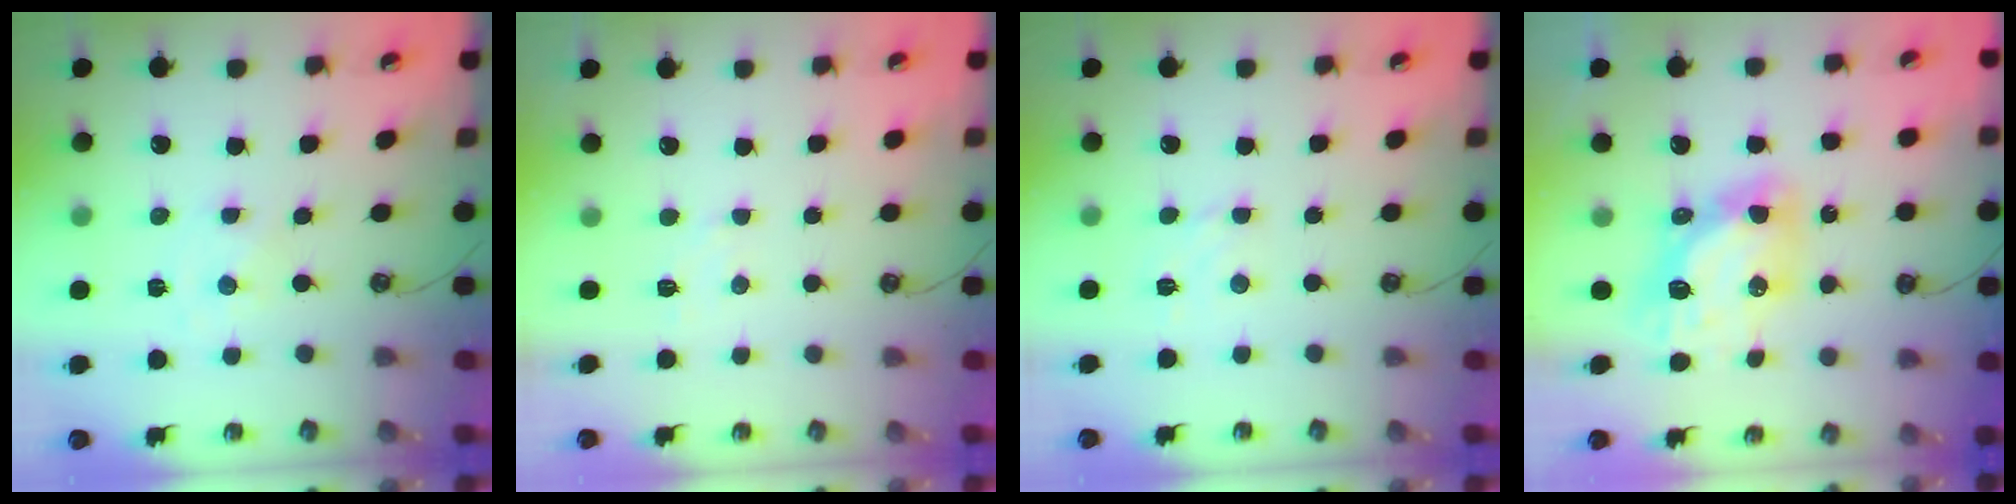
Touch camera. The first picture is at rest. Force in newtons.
{"total": 4.7, "press": 4.6, "slide": 0.6}
{"total": 4.5, "press": 4.5, "slide": 0.6}
{"total": 12.2, "press": 12.1, "slide": 1.3}